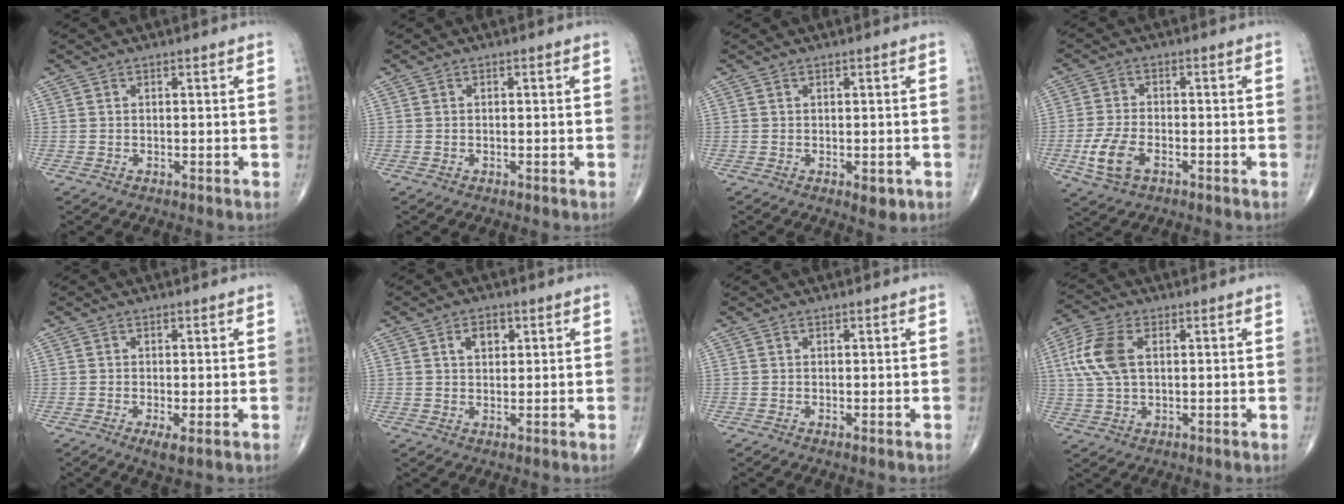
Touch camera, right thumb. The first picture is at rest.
{"total": 0.0}
{"total": 2.6, "force": [-0.8, 1.3, 2.1], "torque": [-0.016, -0.003, -0.006]}
{"total": 7.0, "force": [-2.7, 3.8, 5.2], "torque": [-0.114, 0.008, -0.050]}
{"total": 2.5, "force": [-0.8, 0.6, 2.3], "torque": [-0.046, -0.010, -0.015]}
{"total": 3.8, "force": [1.5, 2.4, 2.4], "torque": [-0.026, -0.002, 0.023]}
{"total": 0.0}
{"total": 9.5, "force": [2.0, 5.4, 7.6], "torque": [-0.178, 0.010, 0.038]}